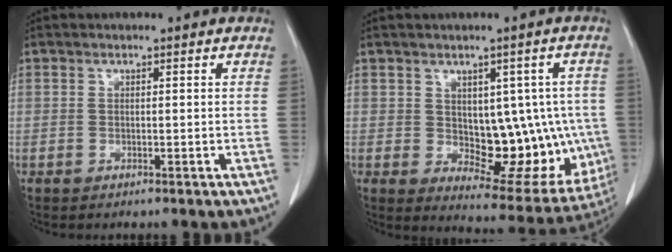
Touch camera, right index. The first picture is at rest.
{"total": 14.9, "force": [-0.6, 7.8, 12.7], "torque": [-0.146, 0.005, 0.019]}